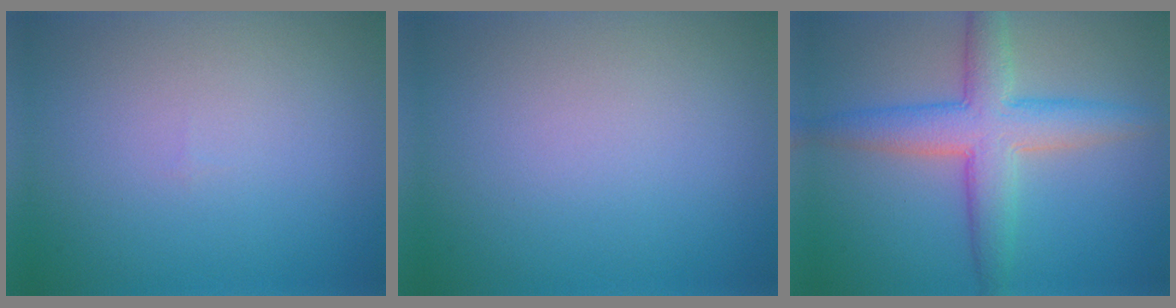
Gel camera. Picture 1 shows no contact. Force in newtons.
{"total": 0.0}
{"total": 5.9, "press": 5.9, "slide": 0.2}